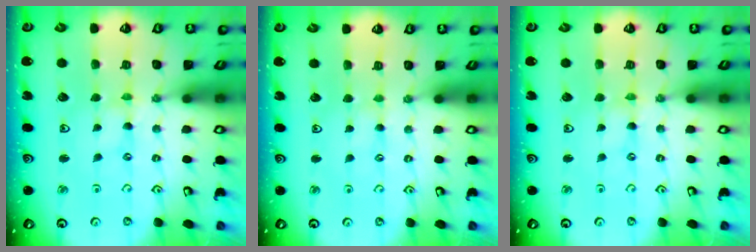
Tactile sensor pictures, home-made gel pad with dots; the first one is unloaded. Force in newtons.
{"total": 1.7, "press": 1.7, "slide": 0.4}
{"total": 0.0}